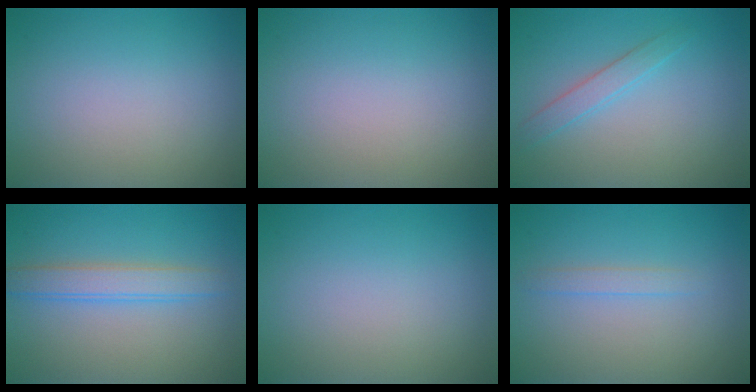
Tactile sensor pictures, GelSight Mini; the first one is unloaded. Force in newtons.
{"total": 0.0}
{"total": 1.7, "press": 1.7, "slide": 0.1}
{"total": 3.0, "press": 2.9, "slide": 0.2}
{"total": 0.0}
{"total": 1.1, "press": 1.1, "slide": 0.0}